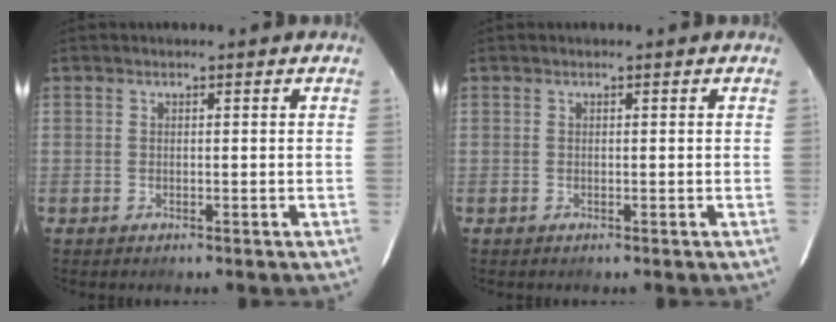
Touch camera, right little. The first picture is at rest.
{"total": 0.0}